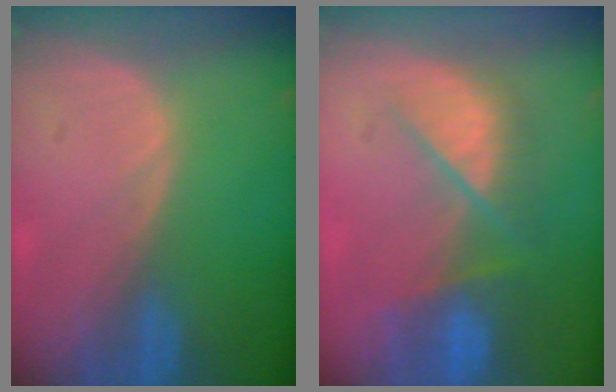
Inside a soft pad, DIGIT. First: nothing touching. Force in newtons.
{"total": 8.3, "press": 7.4, "slide": 3.8}